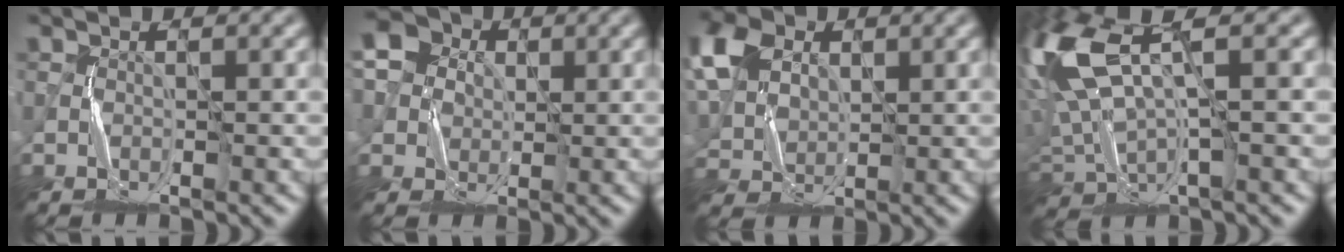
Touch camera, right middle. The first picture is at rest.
{"total": 5.2, "force": [1.3, 4.8, 1.5], "torque": [-0.018, 0.022, -0.002]}
{"total": 7.4, "force": [3.1, 5.2, 4.1], "torque": [-0.115, 0.019, 0.060]}
{"total": 11.2, "force": [3.9, 4.8, 9.3], "torque": [-0.237, 0.007, 0.077]}